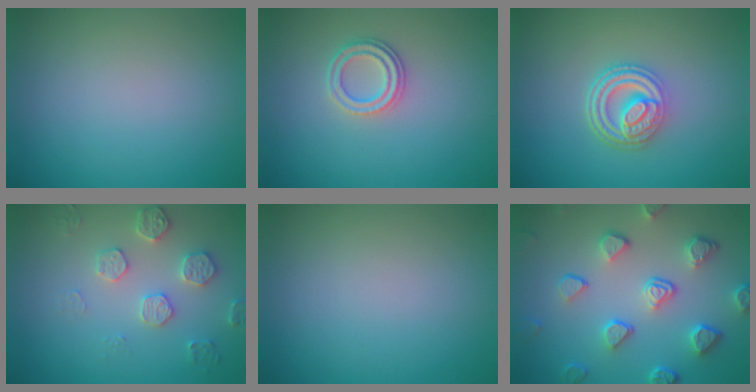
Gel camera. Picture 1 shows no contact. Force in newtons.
{"total": 2.3, "press": 2.1, "slide": 1.0}
{"total": 4.9, "press": 3.6, "slide": 3.3}
{"total": 3.2, "press": 3.1, "slide": 0.7}
{"total": 0.0}
{"total": 5.3, "press": 4.1, "slide": 3.3}